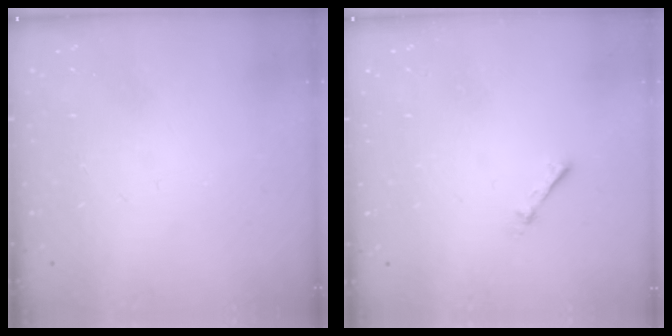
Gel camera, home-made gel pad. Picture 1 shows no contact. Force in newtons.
{"total": 1.7, "press": 1.7, "slide": 0.2}